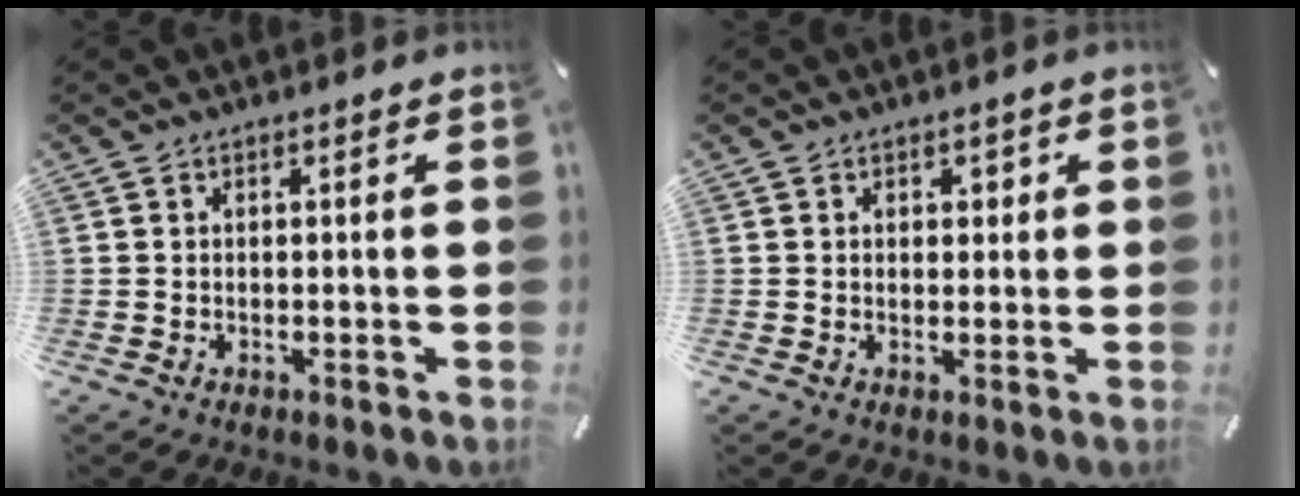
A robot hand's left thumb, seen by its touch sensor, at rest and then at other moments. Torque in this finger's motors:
{"motor_torque": [-0.07, -0.43, 0.02, -0.04, -0.01]}